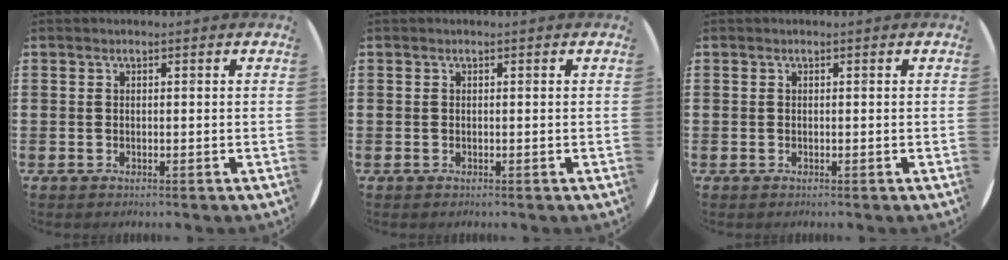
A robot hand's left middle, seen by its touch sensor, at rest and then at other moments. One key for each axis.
{"total": 0.0}
{"total": 0.0}